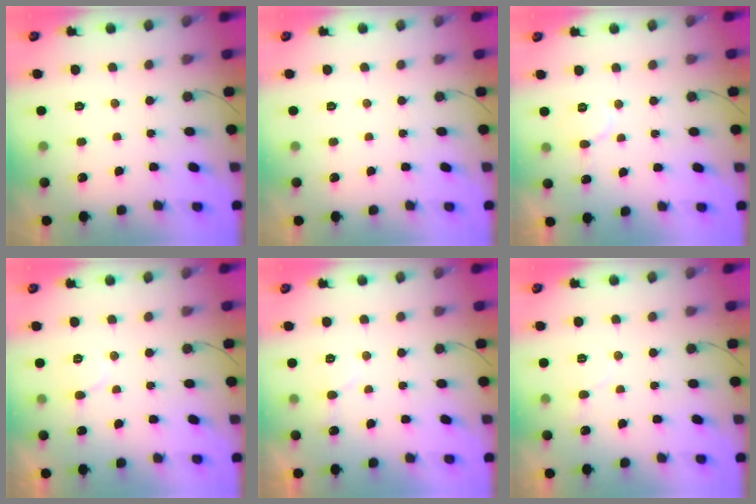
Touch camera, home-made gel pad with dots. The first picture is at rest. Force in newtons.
{"total": 0.0}
{"total": 5.9, "press": 5.9, "slide": 0.7}
{"total": 6.7, "press": 6.6, "slide": 0.6}
{"total": 7.2, "press": 7.2, "slide": 0.5}
{"total": 4.3, "press": 4.3, "slide": 0.4}